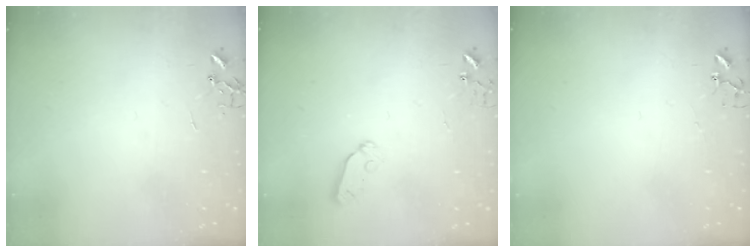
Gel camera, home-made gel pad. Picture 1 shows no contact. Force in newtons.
{"total": 5.0, "press": 4.9, "slide": 1.1}
{"total": 3.9, "press": 3.8, "slide": 0.2}